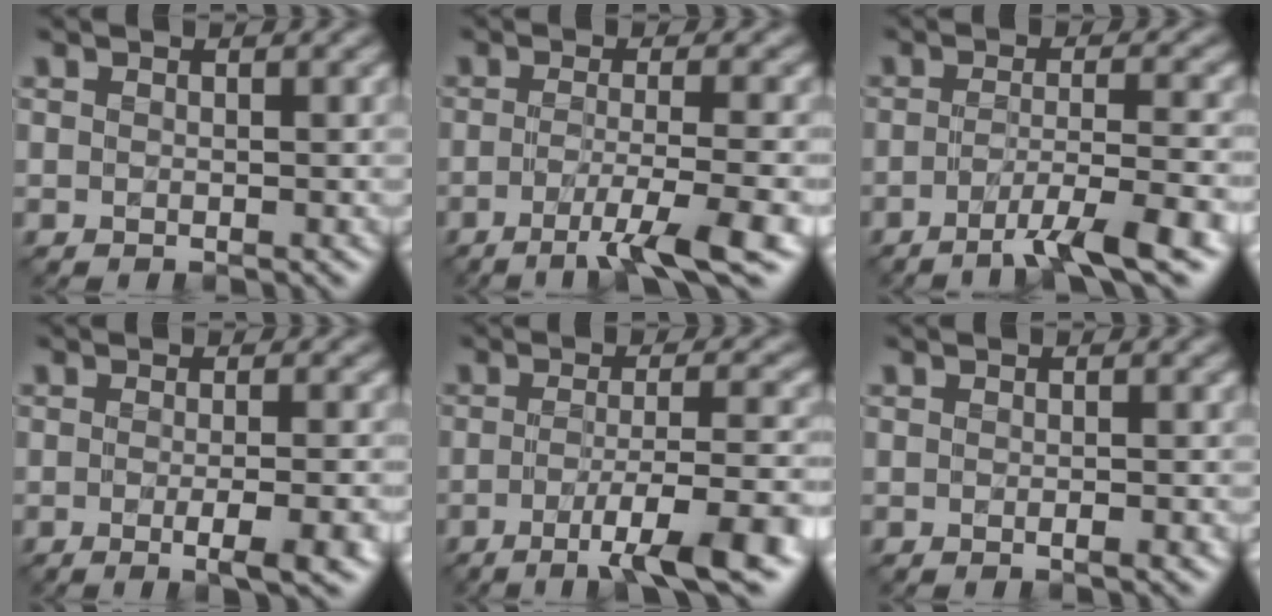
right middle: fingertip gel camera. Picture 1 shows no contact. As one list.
[{"total": 6.3, "force": [-3.0, 0.8, 5.5], "torque": [-0.082, -0.007, -0.055]}, {"total": 6.4, "force": [-3.6, 1.0, 5.2], "torque": [-0.074, 0.000, -0.063]}, {"total": 5.4, "force": [-1.6, 1.5, 5.0], "torque": [-0.062, -0.007, -0.018]}, {"total": 8.3, "force": [-3.5, 1.6, 7.4], "torque": [-0.108, -0.002, -0.060]}, {"total": 1.3, "force": [-0.5, 0.2, 1.1], "torque": [-0.014, -0.003, -0.008]}]